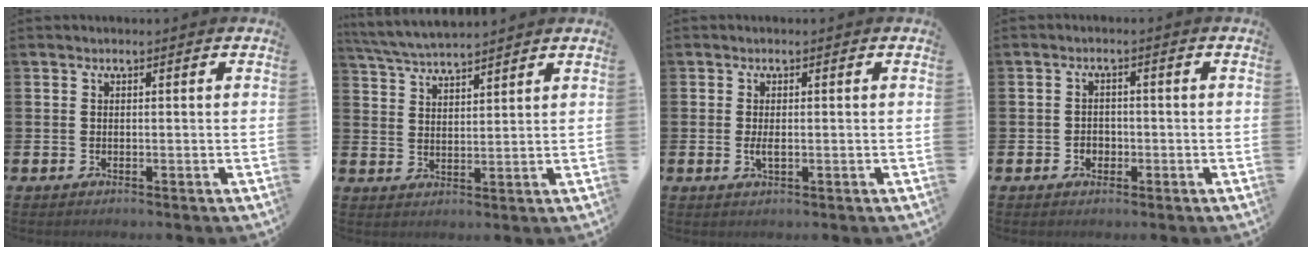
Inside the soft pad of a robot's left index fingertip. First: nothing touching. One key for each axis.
{"total": 4.9, "fx": 4.8, "fy": 0.2, "fz": 0.9, "tx": -0.037, "ty": -0.024, "tz": 0.087}
{"total": 1.7, "fx": -0.1, "fy": 0.6, "fz": 1.6, "tx": -0.029, "ty": 0.002, "tz": -0.003}
{"total": 1.9, "fx": -0.6, "fy": 1.6, "fz": 0.6, "tx": -0.005, "ty": 0.002, "tz": -0.018}